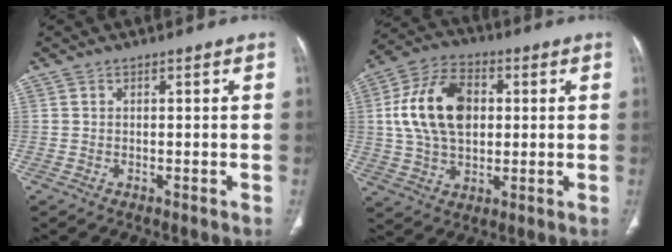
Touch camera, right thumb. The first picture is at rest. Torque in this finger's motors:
{"motor_torque": [1.25, 3.01, 1.14, -0.51, 0.17]}